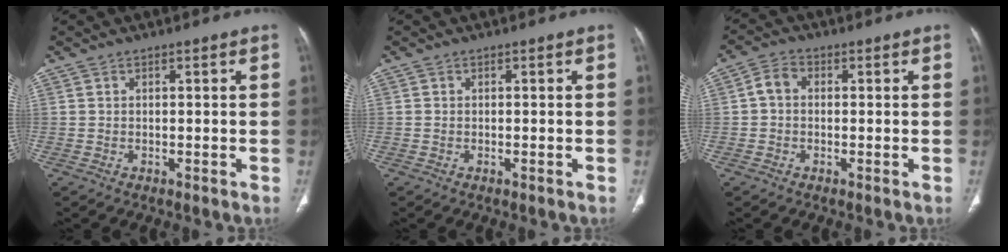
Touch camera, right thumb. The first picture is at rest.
{"total": 0.0}
{"total": 3.3, "force": [0.0, 2.5, 2.2], "torque": [-0.037, 0.010, -0.009]}